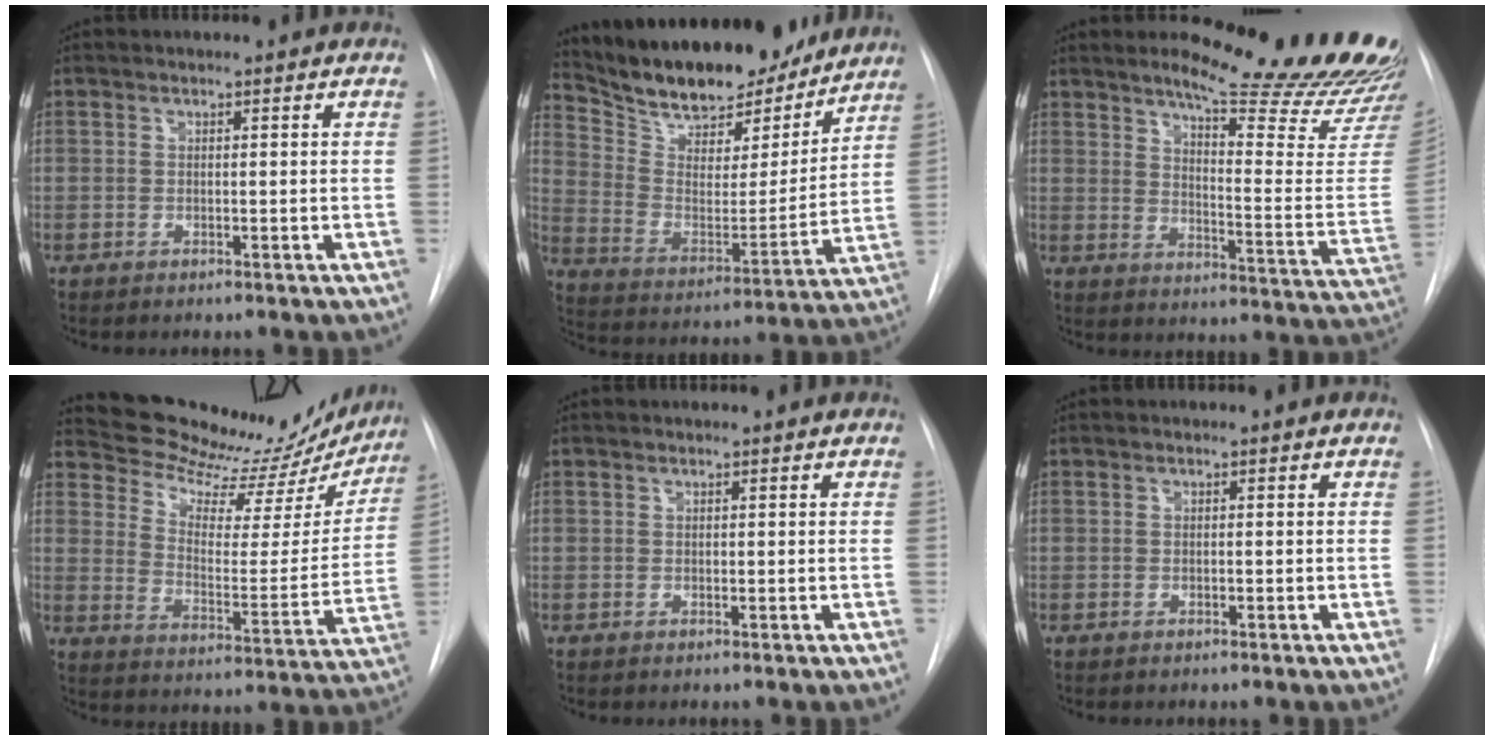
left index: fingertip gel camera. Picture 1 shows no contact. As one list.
[{"total": 21.3, "force": [18.6, 6.5, 8.1], "torque": [-0.148, -0.011, 0.293]}, {"total": 21.8, "force": [19.5, 0.4, 9.9], "torque": [-0.135, -0.137, 0.235]}, {"total": 21.1, "force": [20.0, 5.3, 4.2], "torque": [-0.054, -0.062, 0.256]}, {"total": 0.0}, {"total": 0.5, "force": [-0.5, 0.0, 0.0], "torque": [0.000, -0.005, -0.009]}]